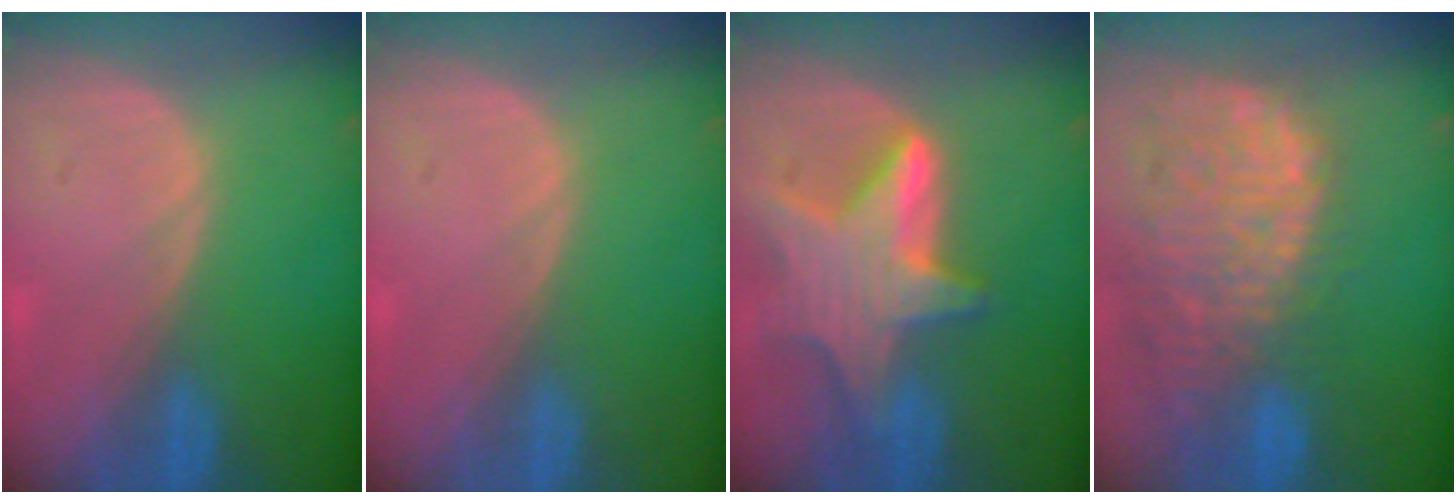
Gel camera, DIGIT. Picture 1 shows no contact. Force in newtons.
{"total": 0.0}
{"total": 9.5, "press": 9.5, "slide": 0.6}
{"total": 14.4, "press": 11.9, "slide": 8.2}